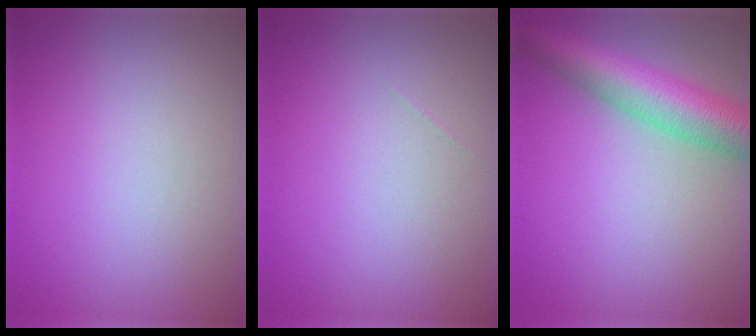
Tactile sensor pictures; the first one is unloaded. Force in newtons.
{"total": 0.0}
{"total": 7.5, "press": 7.5, "slide": 0.3}